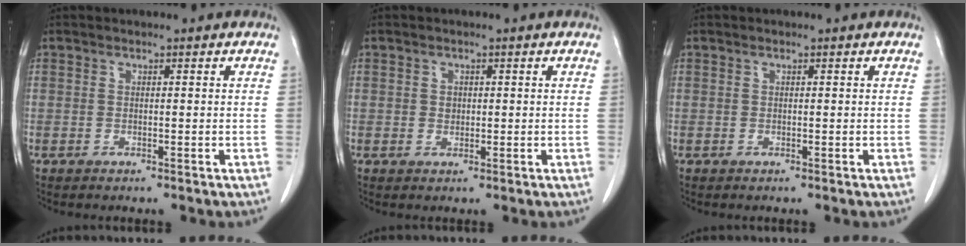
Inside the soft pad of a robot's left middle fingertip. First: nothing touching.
{"total": 1.2, "force": [0.2, 1.0, 0.5], "torque": [-0.011, 0.000, 0.004]}
{"total": 0.0}